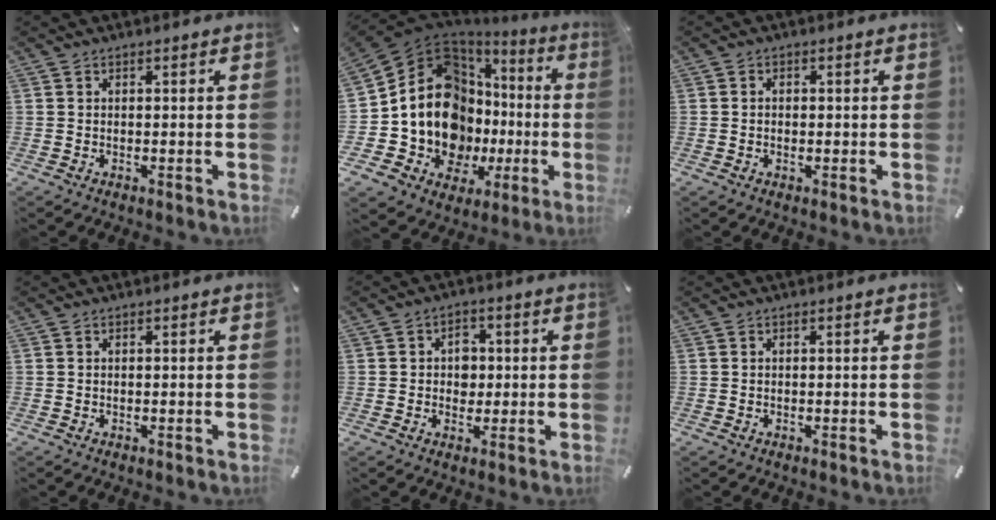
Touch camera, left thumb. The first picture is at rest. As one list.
[{"total": 16.4, "force": [-0.3, 13.2, 9.8], "torque": [-0.209, -0.046, 0.007]}, {"total": 1.1, "force": [-0.2, 0.9, 0.7], "torque": [-0.013, 0.004, -0.006]}, {"total": 0.0}, {"total": 4.7, "force": [0.2, 4.1, 2.2], "torque": [-0.017, -0.002, -0.005]}, {"total": 0.0}]